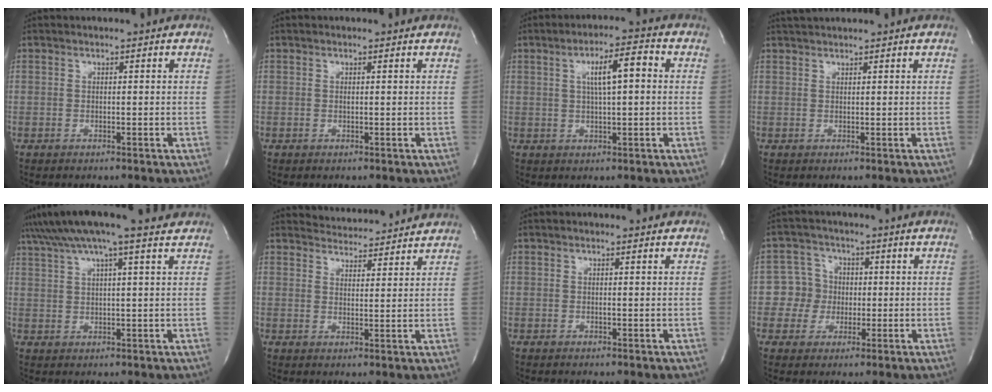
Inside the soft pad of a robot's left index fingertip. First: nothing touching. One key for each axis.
{"total": 0.0}
{"total": 6.2, "fx": 1.1, "fy": 1.0, "fz": 6.0, "tx": -0.103, "ty": 0.010, "tz": 0.017}
{"total": 2.5, "fx": 2.4, "fy": -0.2, "fz": 0.7, "tx": -0.007, "ty": 0.021, "tz": 0.044}
{"total": 11.8, "fx": 9.4, "fy": -0.2, "fz": 7.1, "tx": -0.131, "ty": 0.029, "tz": 0.130}
{"total": 7.4, "fx": 7.4, "fy": 0.7, "fz": 0.3, "tx": -0.009, "ty": 0.007, "tz": 0.095}
{"total": 0.0}
{"total": 5.2, "fx": -0.3, "fy": 5.2, "fz": 0.4, "tx": -0.005, "ty": 0.016, "tz": -0.005}